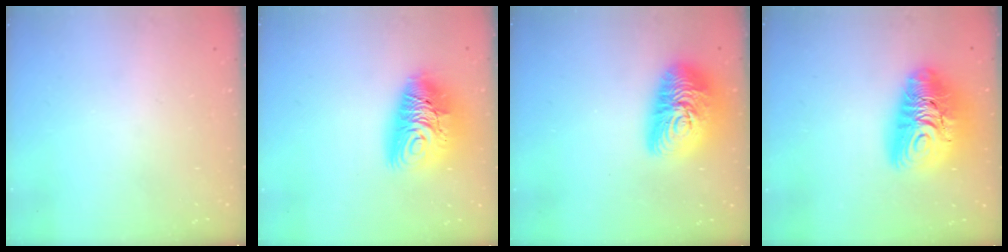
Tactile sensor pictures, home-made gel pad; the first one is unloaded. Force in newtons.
{"total": 15.5, "press": 15.5, "slide": 1.6}
{"total": 16.9, "press": 16.8, "slide": 1.2}
{"total": 17.9, "press": 17.8, "slide": 1.8}